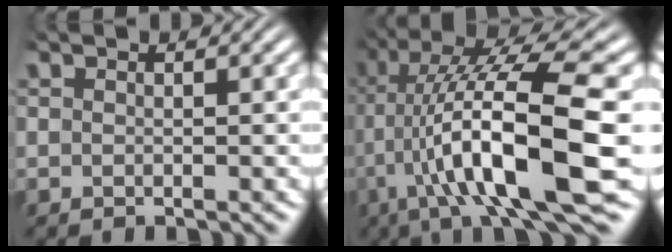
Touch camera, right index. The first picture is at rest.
{"total": 13.5, "force": [0.1, 4.9, 12.6], "torque": [-0.198, 0.000, 0.003]}